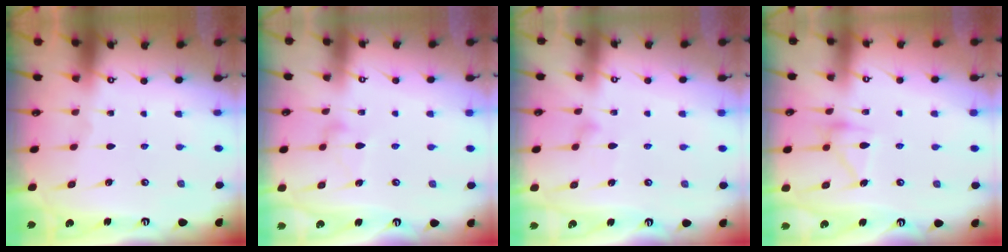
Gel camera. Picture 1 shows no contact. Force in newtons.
{"total": 6.6, "press": 6.5, "slide": 0.4}
{"total": 7.4, "press": 7.4, "slide": 0.5}
{"total": 12.9, "press": 12.9, "slide": 0.7}